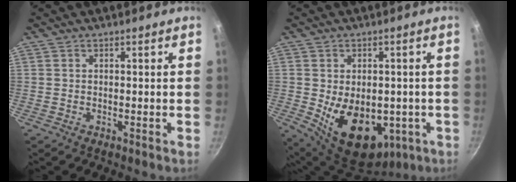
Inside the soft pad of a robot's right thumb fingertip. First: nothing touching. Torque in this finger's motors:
{"motor_torque": [-0.19, 1.26, 1.50, -0.05, 0.12]}